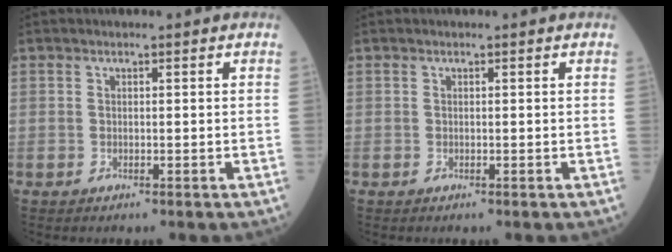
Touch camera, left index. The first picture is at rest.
{"total": 0.0}